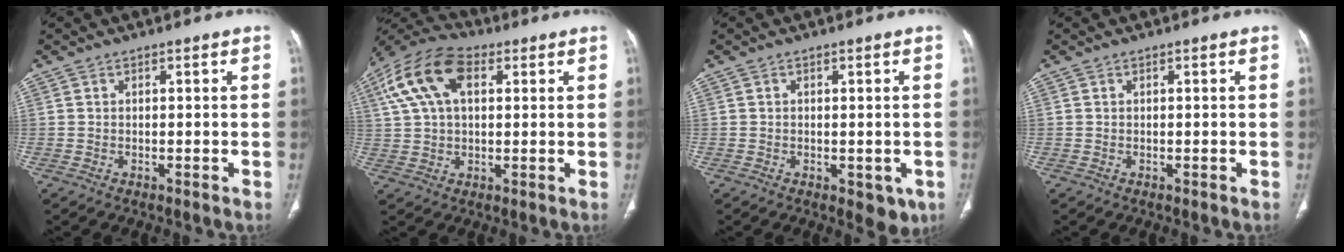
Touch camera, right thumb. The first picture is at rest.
{"total": 14.2, "force": [4.8, 8.2, 10.5], "torque": [-0.208, 0.023, 0.085]}
{"total": 4.5, "force": [-1.3, 2.7, 3.4], "torque": [-0.019, -0.004, -0.009]}
{"total": 0.0}